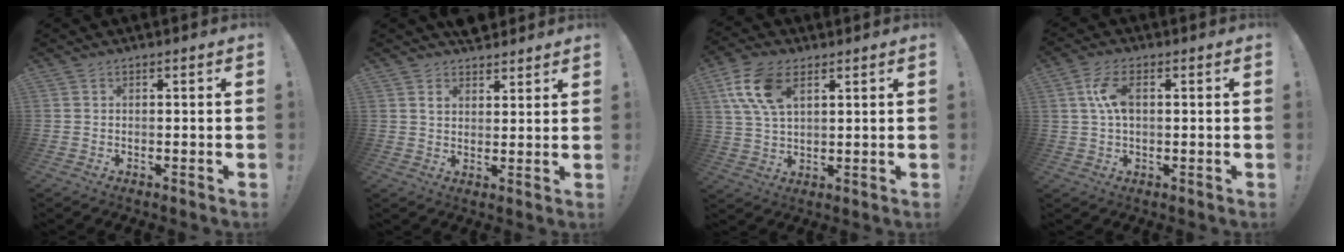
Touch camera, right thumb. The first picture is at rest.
{"total": 4.6, "force": [3.6, 2.7, 1.1], "torque": [-0.008, -0.024, 0.064]}
{"total": 12.0, "force": [5.2, 6.8, 8.5], "torque": [-0.173, -0.008, 0.096]}
{"total": 7.4, "force": [1.1, 4.0, 6.1], "torque": [-0.112, 0.001, 0.017]}